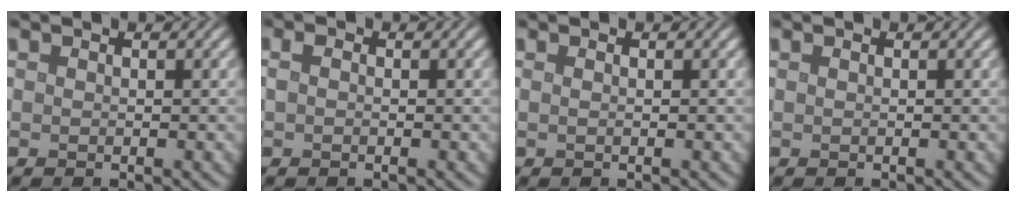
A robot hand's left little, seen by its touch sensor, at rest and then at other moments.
{"total": 0.8, "force": [0.1, 0.5, 0.6], "torque": [-0.016, 0.003, -0.001]}
{"total": 1.0, "force": [0.2, 0.4, 0.9], "torque": [-0.009, -0.004, -0.005]}
{"total": 0.0}